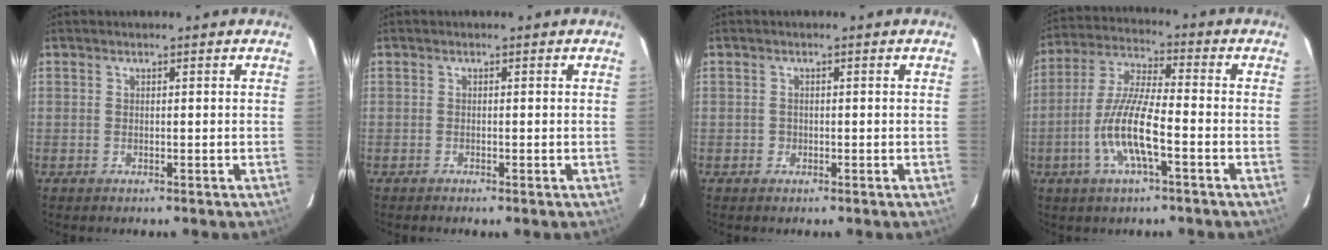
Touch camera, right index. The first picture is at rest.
{"total": 0.0}
{"total": 1.1, "force": [-0.4, 1.0, 0.1], "torque": [0.001, 0.001, -0.003]}
{"total": 11.5, "force": [-4.1, 2.2, 10.5], "torque": [-0.224, -0.004, -0.080]}